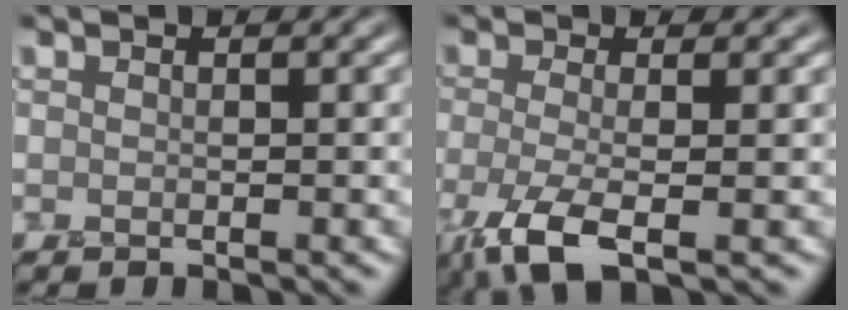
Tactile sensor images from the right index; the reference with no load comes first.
{"total": 4.6, "force": [-2.3, 1.4, 3.8], "torque": [-0.084, -0.006, -0.050]}